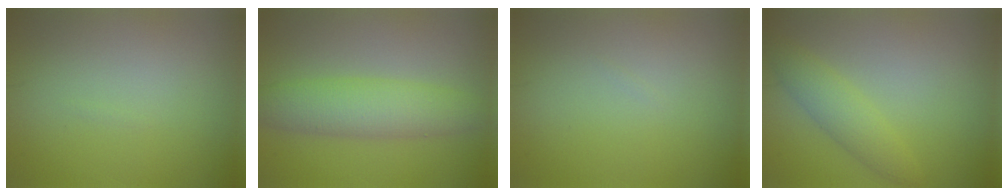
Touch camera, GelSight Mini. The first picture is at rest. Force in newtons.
{"total": 4.9, "press": 4.9, "slide": 0.1}
{"total": 0.0}
{"total": 2.8, "press": 2.8, "slide": 0.2}